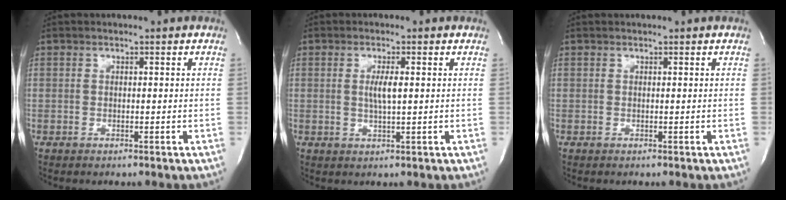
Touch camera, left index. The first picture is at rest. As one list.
[{"total": 2.7, "force": [0.0, 0.1, 2.7], "torque": [-0.055, -0.008, 0.000]}, {"total": 0.0}]